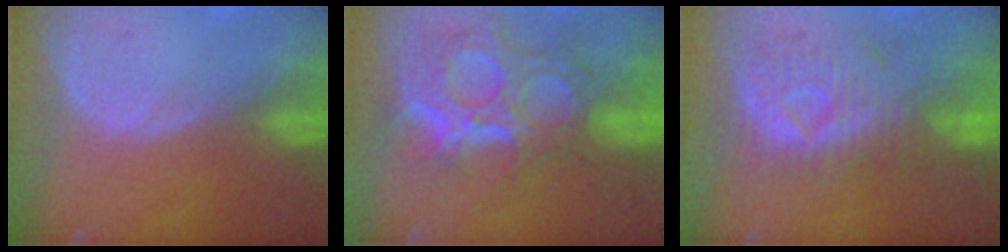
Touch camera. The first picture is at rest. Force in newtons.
{"total": 12.0, "press": 10.7, "slide": 5.4}
{"total": 9.6, "press": 9.2, "slide": 3.0}